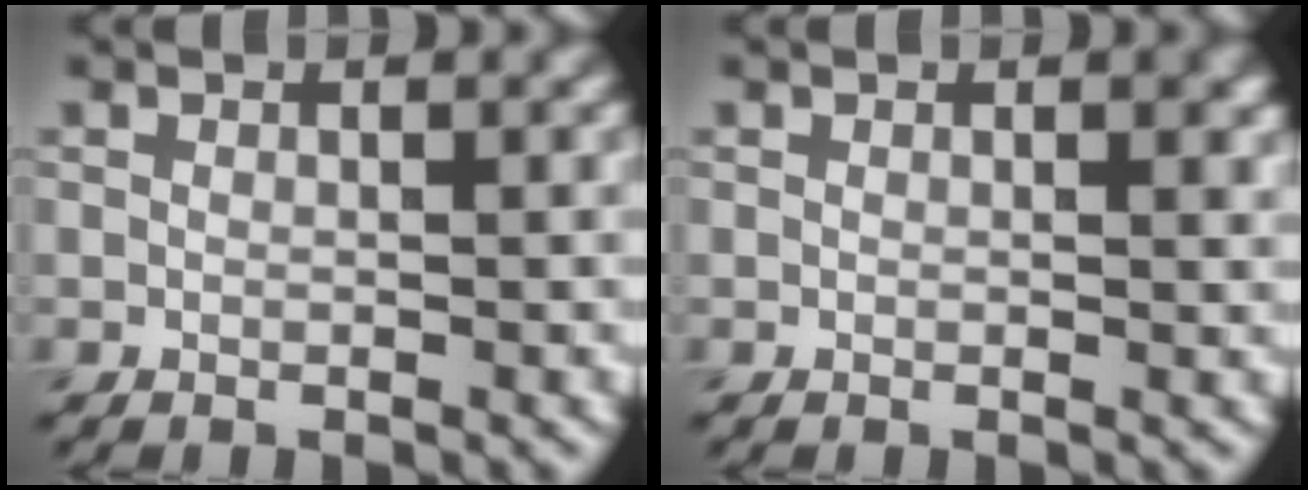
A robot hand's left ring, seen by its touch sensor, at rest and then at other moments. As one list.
[{"total": 0.8, "force": [0.4, 0.2, 0.7], "torque": [-0.005, -0.001, 0.006]}]